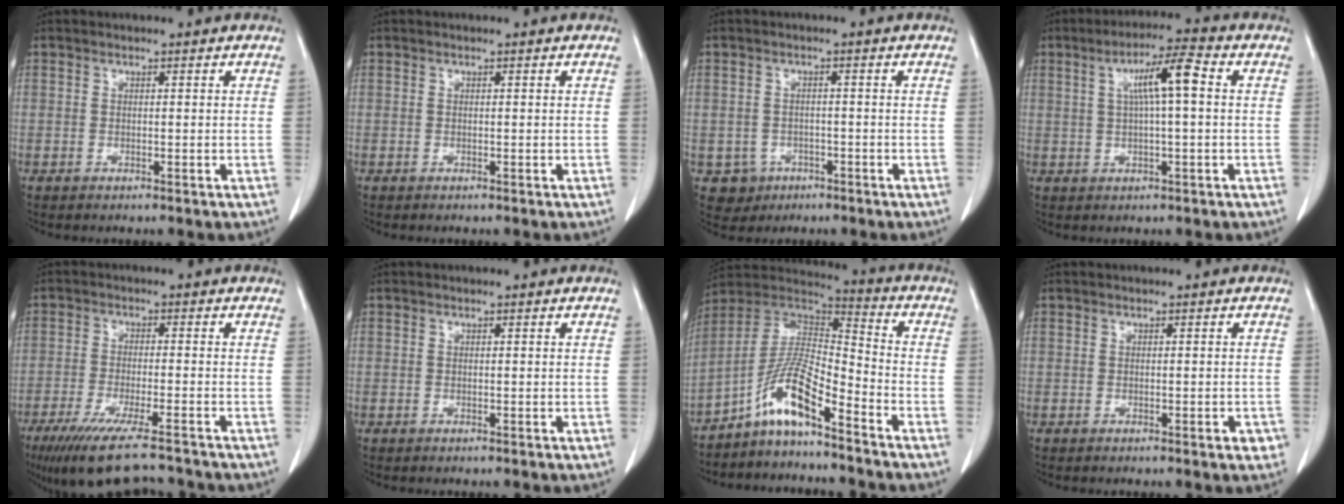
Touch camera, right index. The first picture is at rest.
{"total": 0.0}
{"total": 4.0, "force": [-1.7, 3.6, 0.3], "torque": [-0.001, 0.010, -0.020]}
{"total": 7.2, "force": [1.5, 0.4, 7.1], "torque": [-0.124, 0.016, 0.024]}
{"total": 13.4, "force": [-10.9, 1.5, 7.6], "torque": [-0.128, -0.035, -0.174]}
{"total": 0.0}
{"total": 10.4, "force": [-6.7, 1.4, 7.8], "torque": [-0.157, 0.020, -0.130]}
{"total": 1.5, "force": [-0.7, 0.5, 1.2], "torque": [-0.012, 0.001, -0.008]}